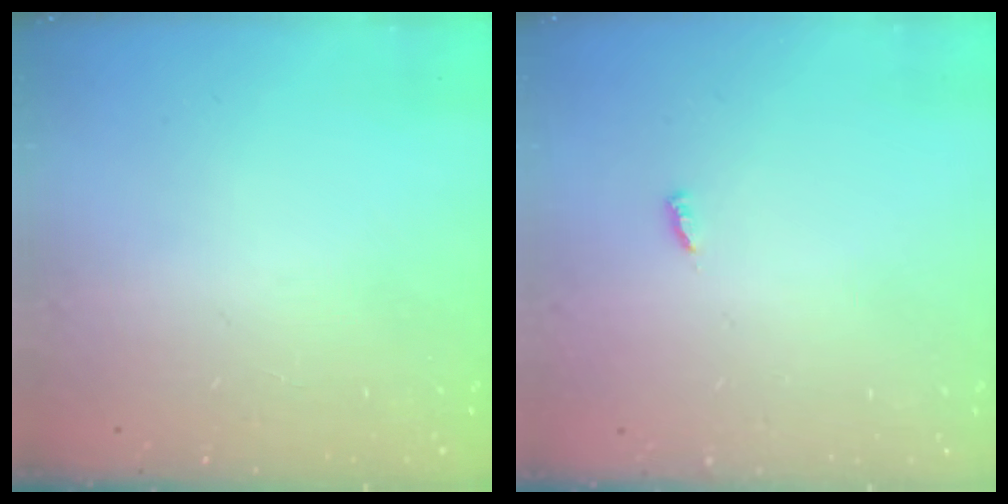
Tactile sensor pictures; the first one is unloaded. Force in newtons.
{"total": 3.0, "press": 3.0, "slide": 0.0}